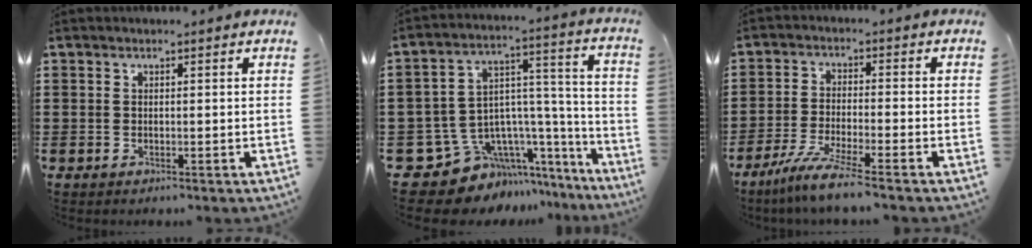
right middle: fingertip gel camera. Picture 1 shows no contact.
{"total": 9.6, "force": [-6.3, 6.6, 2.8], "torque": [-0.075, -0.007, -0.108]}
{"total": 6.0, "force": [-4.8, -0.3, 3.7], "torque": [-0.084, -0.022, -0.092]}